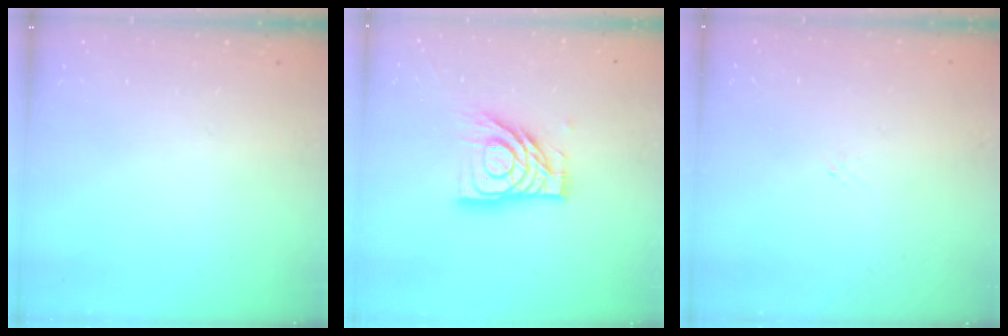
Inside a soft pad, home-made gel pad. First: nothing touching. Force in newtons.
{"total": 14.2, "press": 14.1, "slide": 1.6}
{"total": 0.7, "press": 0.5, "slide": 0.4}